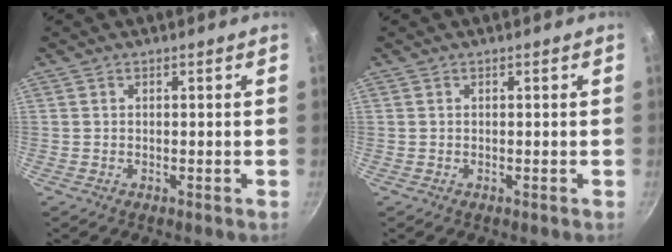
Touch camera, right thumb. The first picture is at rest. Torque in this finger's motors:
{"motor_torque": [-0.01, 0.00, 0.06, 0.08, 0.00]}